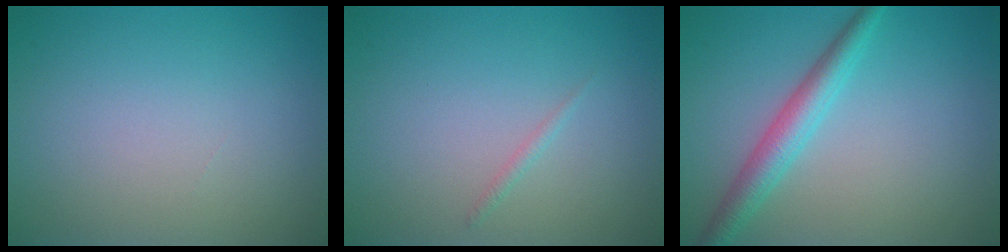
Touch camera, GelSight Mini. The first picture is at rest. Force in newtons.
{"total": 0.6, "press": 0.6, "slide": 0.0}
{"total": 3.4, "press": 3.4, "slide": 0.0}